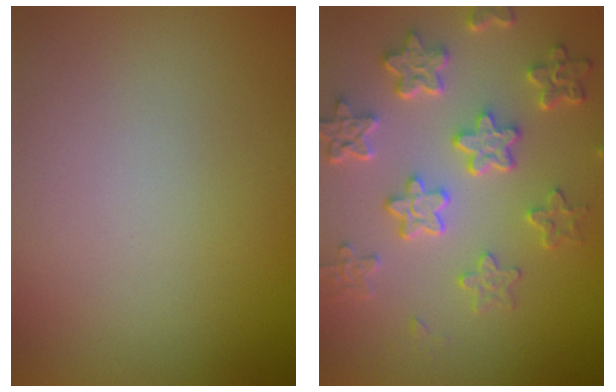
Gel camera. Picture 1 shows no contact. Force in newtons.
{"total": 6.2, "press": 4.6, "slide": 4.1}